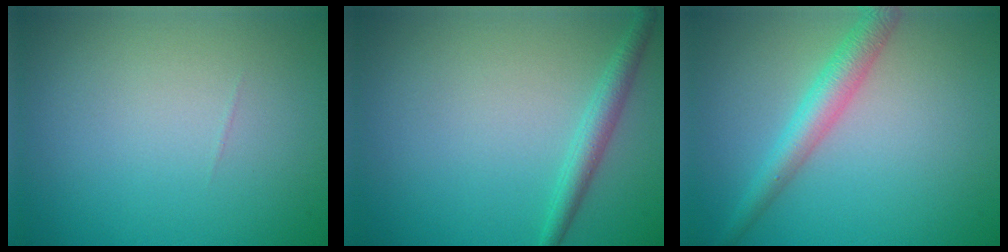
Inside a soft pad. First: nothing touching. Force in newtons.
{"total": 2.1, "press": 2.1, "slide": 0.1}
{"total": 3.5, "press": 3.5, "slide": 0.1}